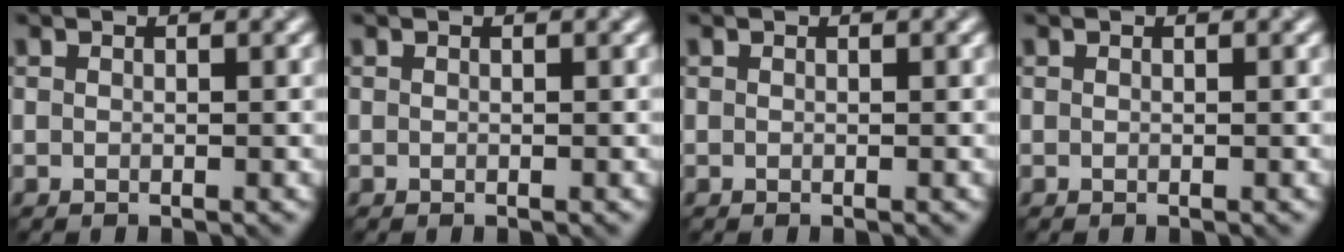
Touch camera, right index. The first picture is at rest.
{"total": 0.0}
{"total": 0.0}
{"total": 0.0}